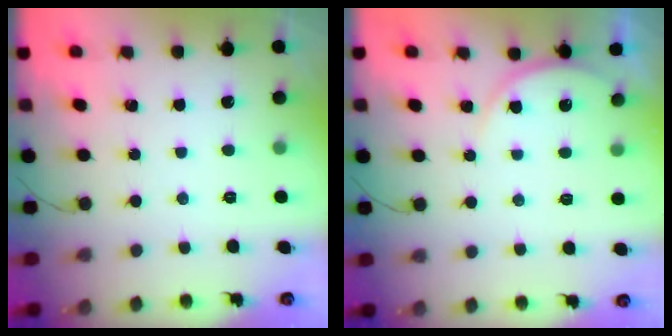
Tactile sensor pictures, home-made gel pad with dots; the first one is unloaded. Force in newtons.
{"total": 5.4, "press": 5.4, "slide": 0.6}